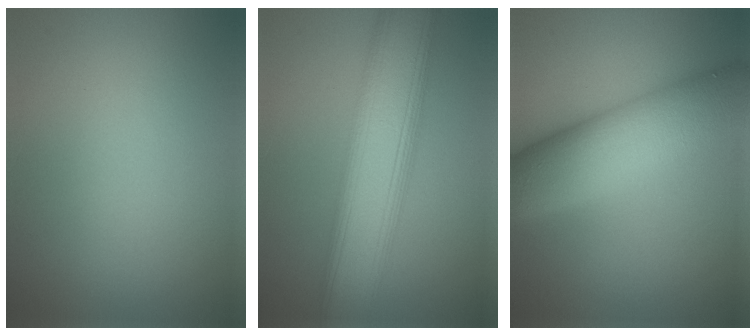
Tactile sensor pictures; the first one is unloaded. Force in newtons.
{"total": 10.3, "press": 10.2, "slide": 0.7}
{"total": 10.7, "press": 10.7, "slide": 0.4}